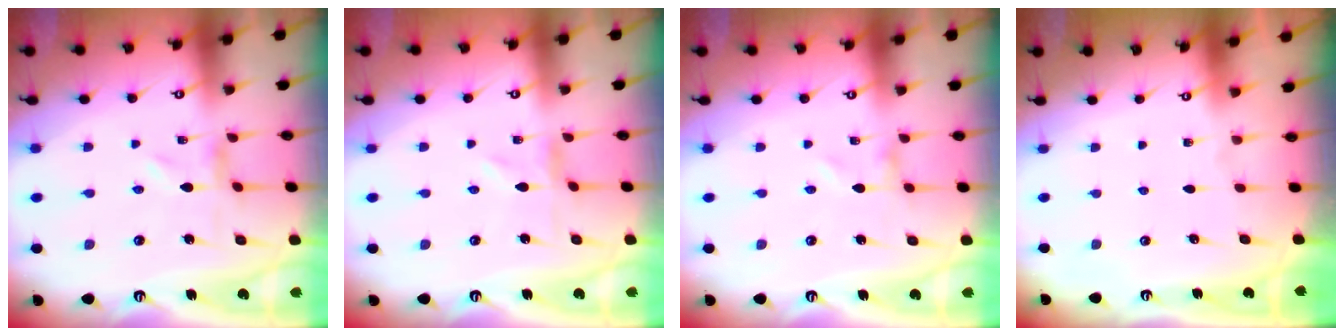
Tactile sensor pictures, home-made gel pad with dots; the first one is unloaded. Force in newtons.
{"total": 0.6, "press": 0.6, "slide": 0.2}
{"total": 0.0}
{"total": 0.0}